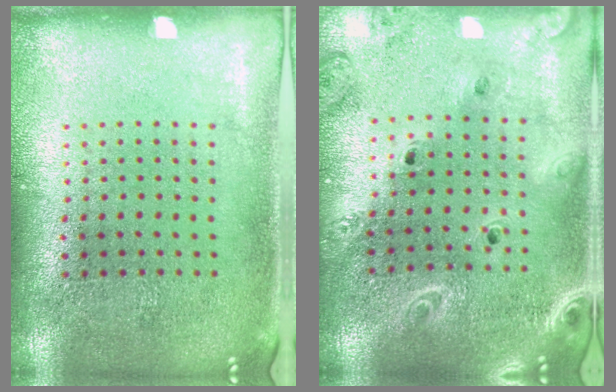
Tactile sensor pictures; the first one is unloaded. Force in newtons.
{"total": 2.3, "press": 2.1, "slide": 0.9}